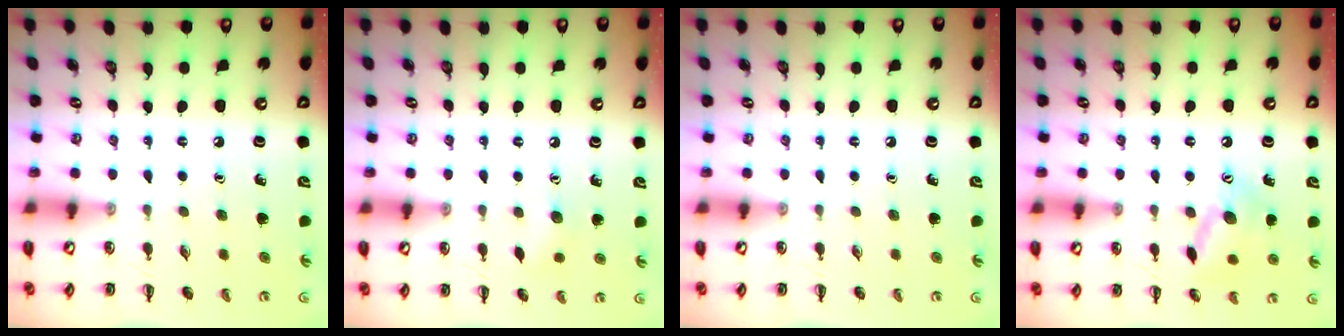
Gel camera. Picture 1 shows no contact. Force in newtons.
{"total": 5.8, "press": 5.6, "slide": 1.6}
{"total": 0.0}
{"total": 12.7, "press": 12.5, "slide": 2.5}